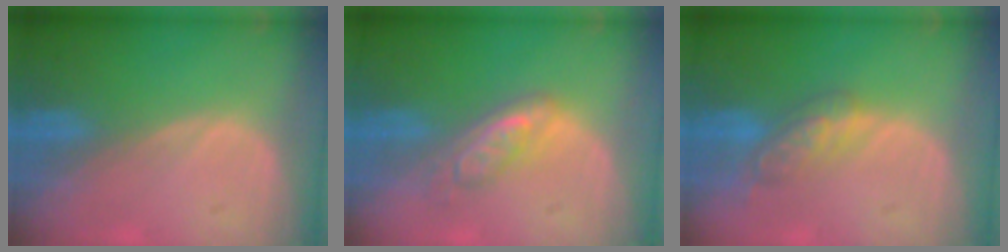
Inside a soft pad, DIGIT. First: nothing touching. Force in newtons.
{"total": 5.3, "press": 4.6, "slide": 2.7}
{"total": 5.7, "press": 5.0, "slide": 2.6}